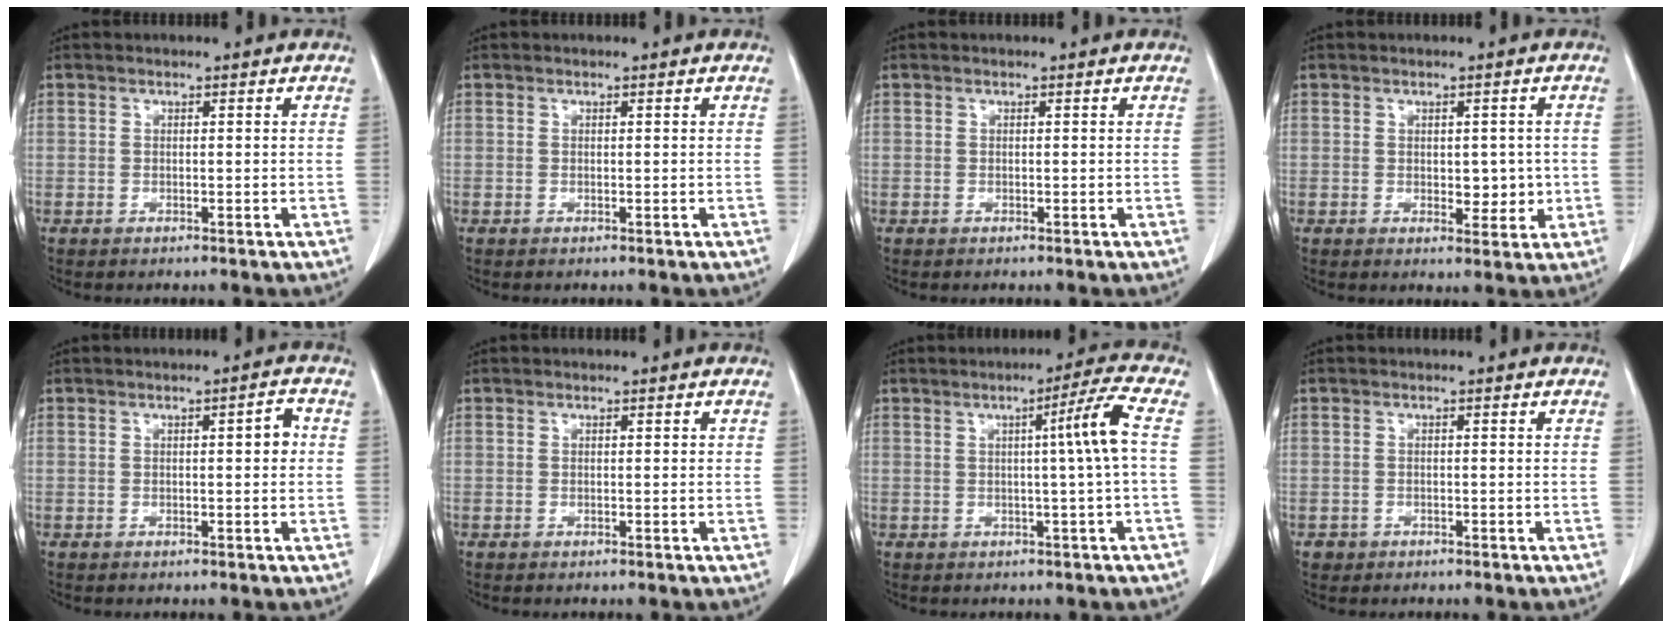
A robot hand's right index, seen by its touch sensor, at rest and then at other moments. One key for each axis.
{"total": 0.0}
{"total": 0.0}
{"total": 3.9, "fx": 0.0, "fy": 2.4, "fz": 3.1, "tx": -0.029, "ty": 0.001, "tz": 0.010}
{"total": 2.4, "fx": 0.2, "fy": 0.6, "fz": 2.4, "tx": -0.033, "ty": 0.005, "tz": 0.001}
{"total": 0.0}
{"total": 5.9, "fx": 0.4, "fy": -1.7, "fz": 5.7, "tx": -0.087, "ty": 0.004, "tz": 0.006}
{"total": 1.1, "fx": -0.6, "fy": 0.9, "fz": 0.0, "tx": -0.009, "ty": 0.002, "tz": -0.008}